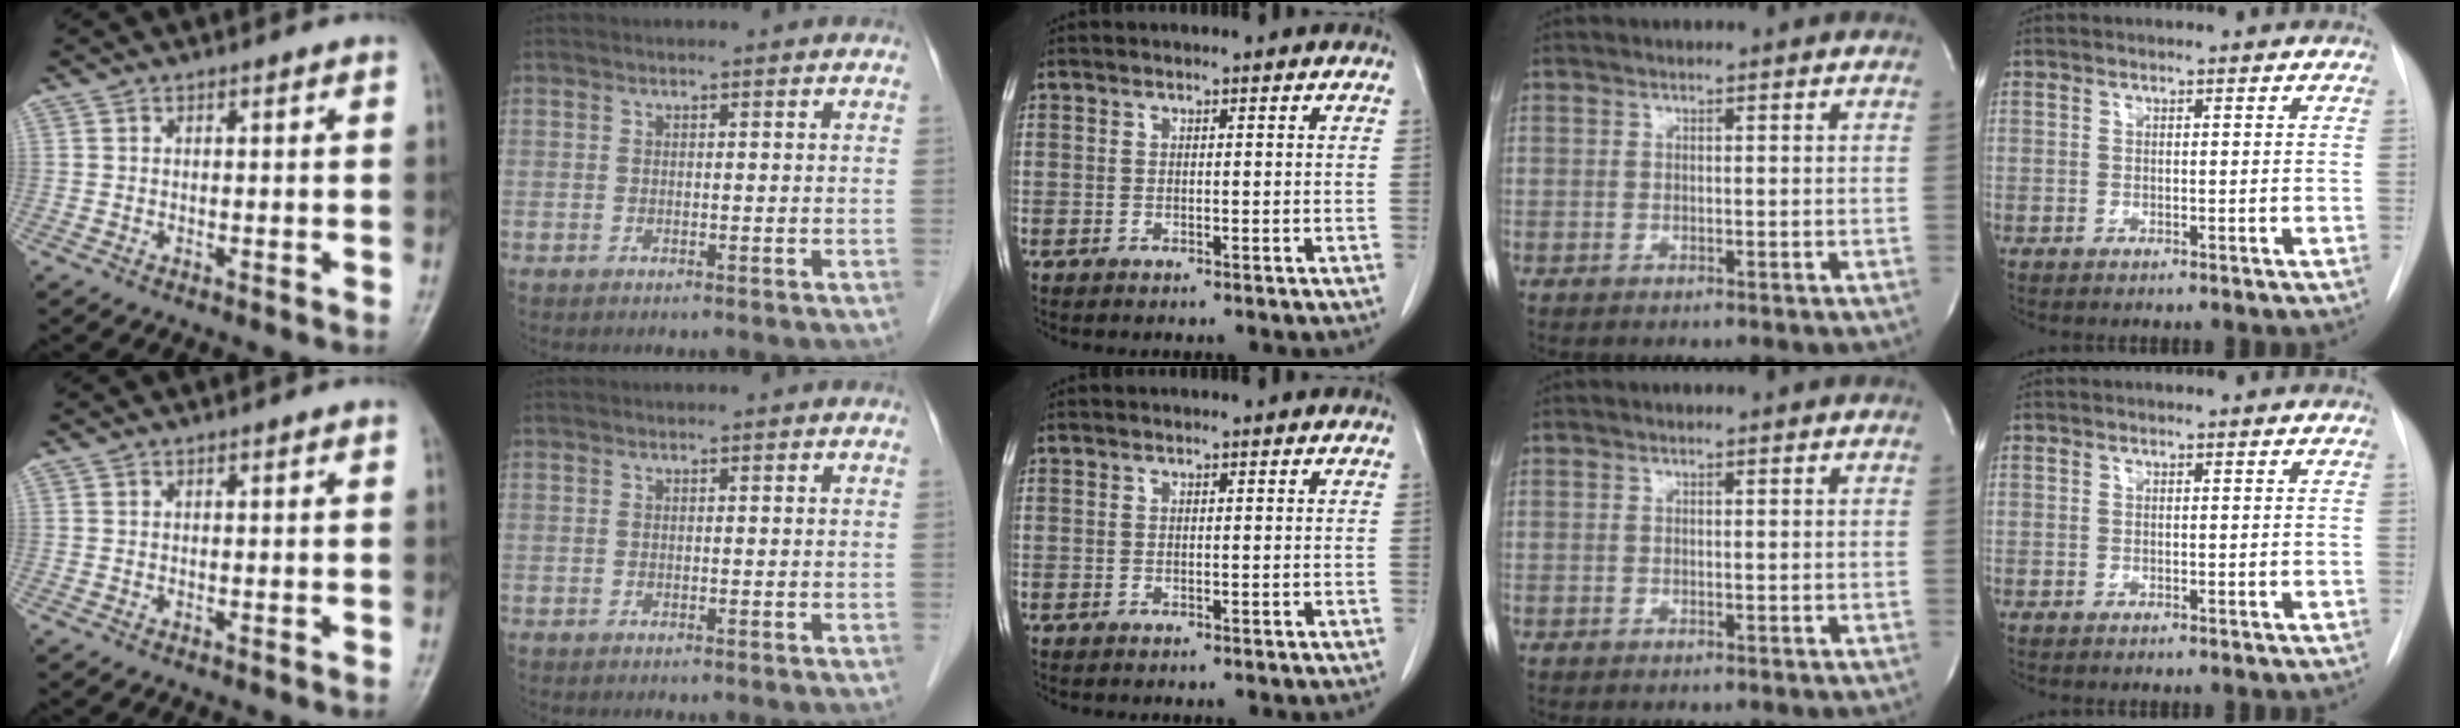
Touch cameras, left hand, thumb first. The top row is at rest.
{}